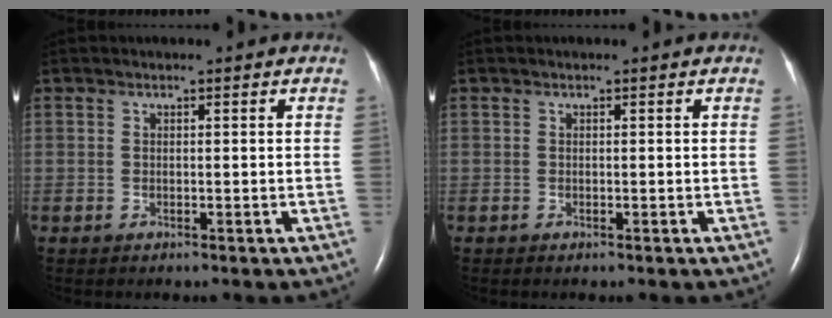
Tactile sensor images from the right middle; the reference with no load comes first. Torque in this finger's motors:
{"motor_torque": [-0.04, 0.14, 0.00, 0.00]}